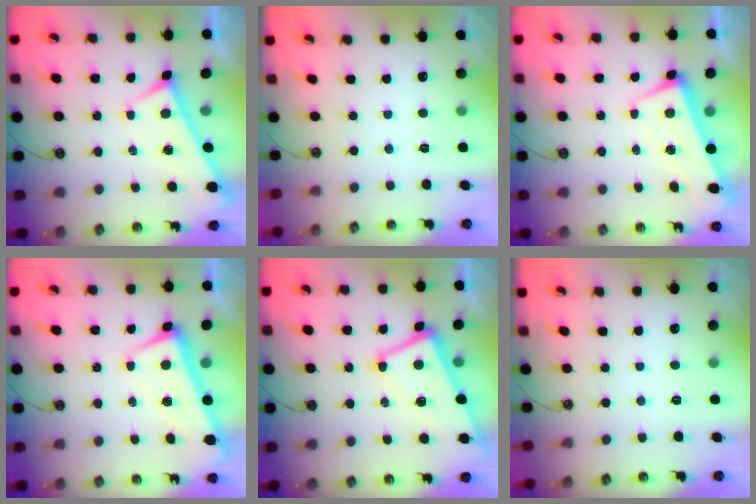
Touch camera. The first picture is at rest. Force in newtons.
{"total": 0.0}
{"total": 1.9, "press": 1.0, "slide": 1.6}
{"total": 2.0, "press": 1.9, "slide": 0.6}
{"total": 1.4, "press": 1.1, "slide": 0.9}
{"total": 0.0}